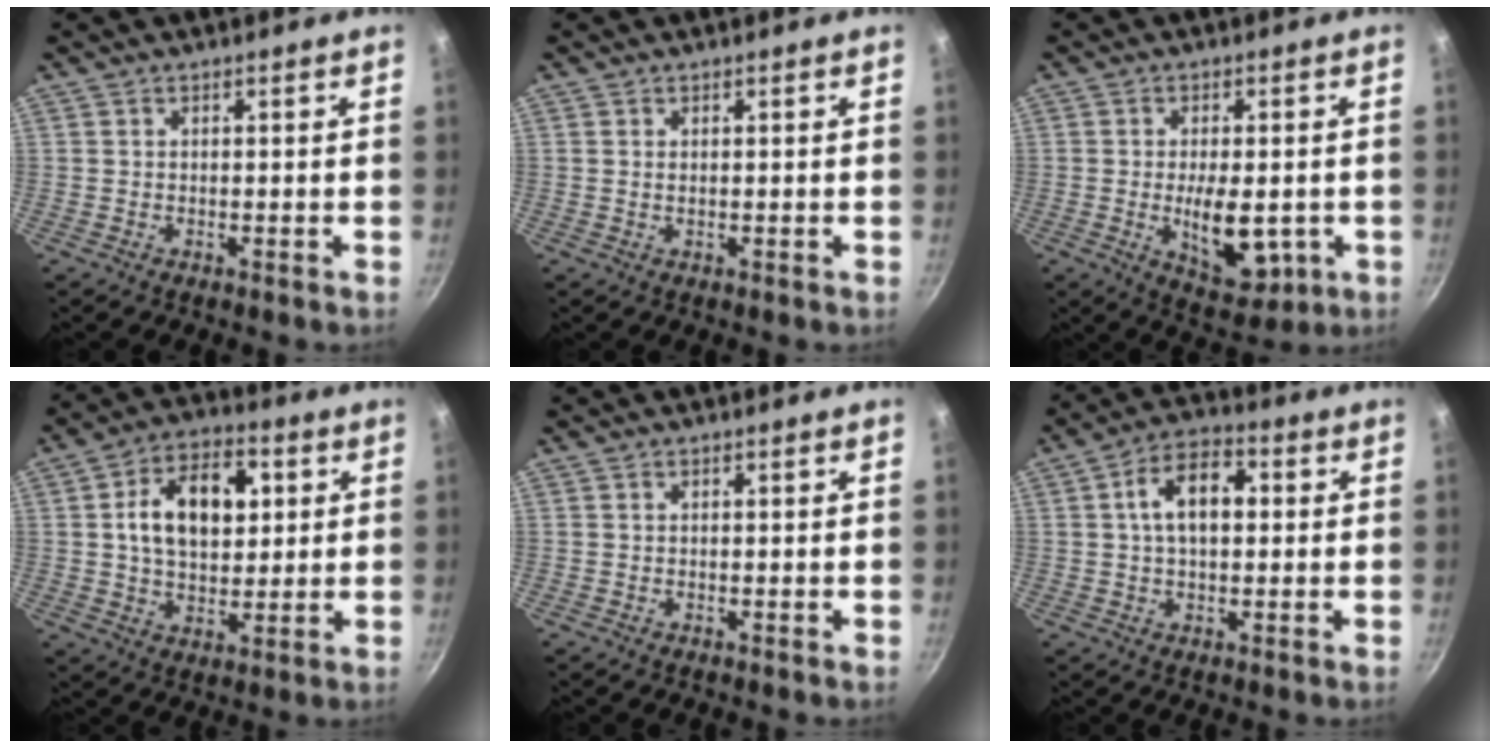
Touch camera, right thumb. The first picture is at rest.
{"total": 0.6, "force": [0.2, 0.2, 0.5], "torque": [-0.010, 0.000, 0.006]}
{"total": 10.5, "force": [-1.9, 5.2, 8.9], "torque": [-0.120, -0.009, -0.015]}
{"total": 14.2, "force": [2.9, 8.8, 10.7], "torque": [-0.152, 0.005, 0.043]}
{"total": 0.0}
{"total": 9.6, "force": [1.4, 5.6, 7.7], "torque": [-0.124, 0.022, 0.019]}